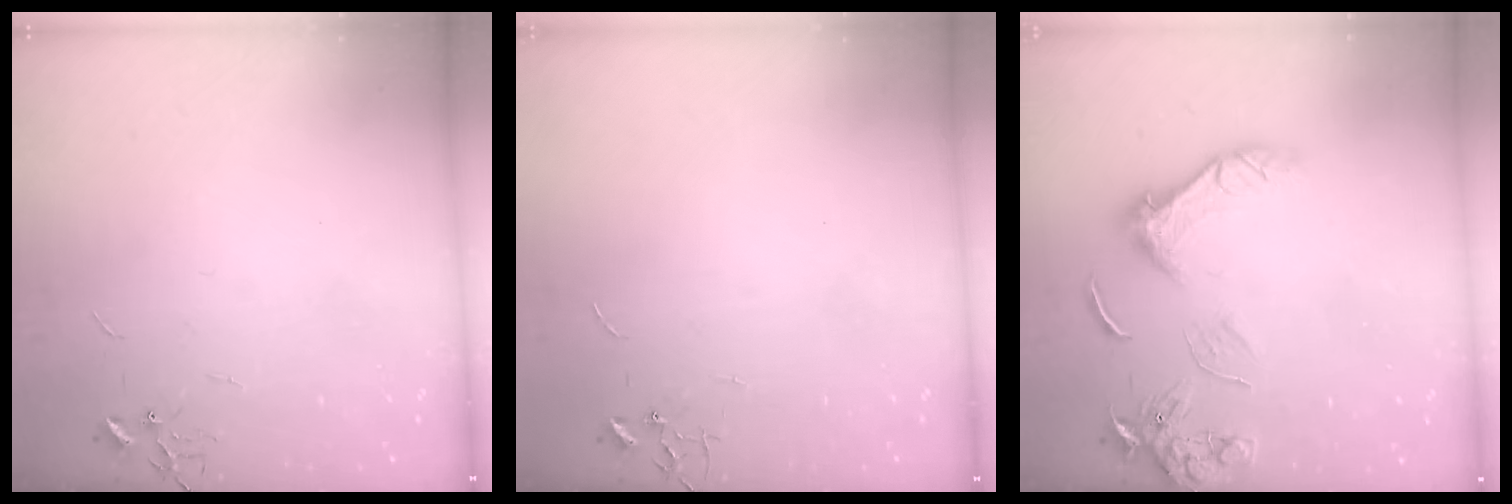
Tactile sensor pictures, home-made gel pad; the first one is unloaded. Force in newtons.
{"total": 0.0}
{"total": 13.0, "press": 12.9, "slide": 1.4}